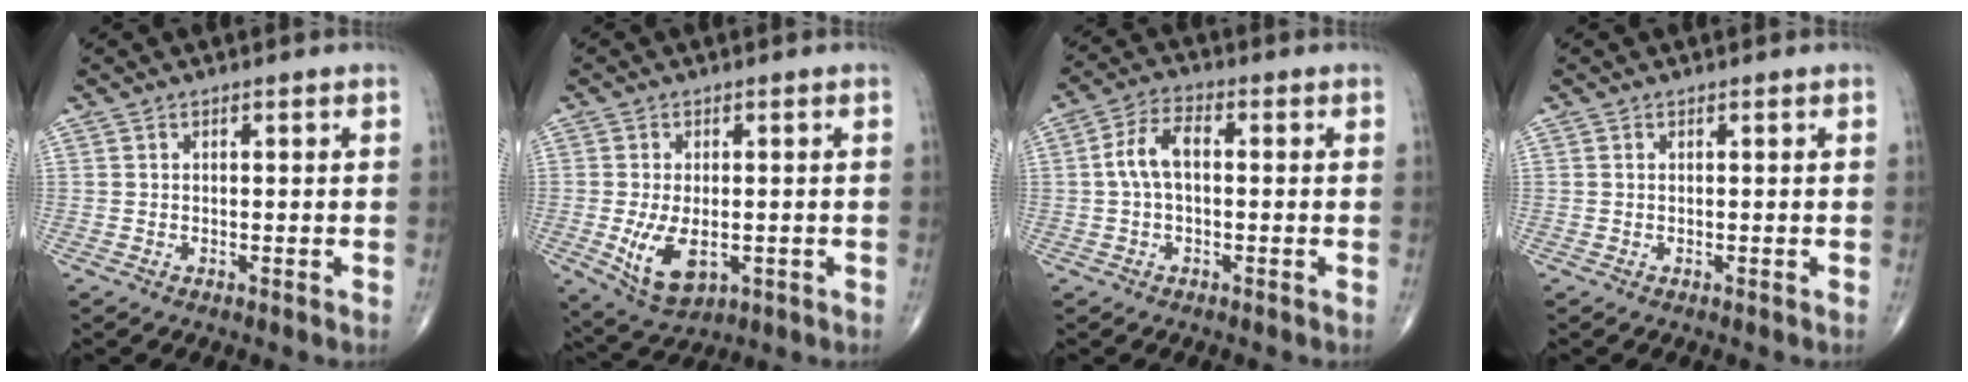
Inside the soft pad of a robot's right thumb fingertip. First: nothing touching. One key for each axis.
{"total": 8.6, "fx": -1.6, "fy": 4.8, "fz": 6.9, "tx": -0.121, "ty": -0.012, "tz": -0.015}
{"total": 6.5, "fx": 0.2, "fy": 3.5, "fz": 5.5, "tx": -0.106, "ty": 0.024, "tz": -0.003}
{"total": 0.0}